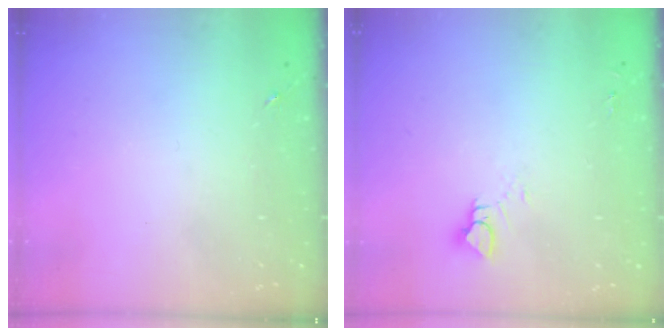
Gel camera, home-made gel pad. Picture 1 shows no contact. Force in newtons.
{"total": 4.6, "press": 4.5, "slide": 0.5}